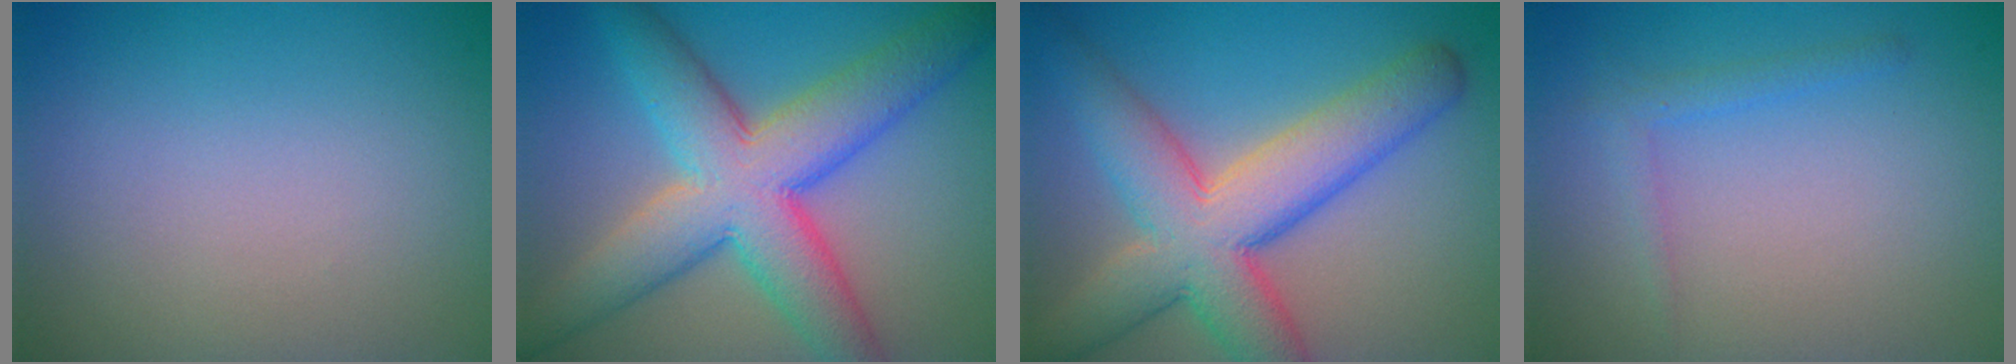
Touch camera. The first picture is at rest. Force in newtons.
{"total": 9.7, "press": 9.7, "slide": 0.3}
{"total": 9.2, "press": 9.2, "slide": 0.6}
{"total": 1.3, "press": 1.3, "slide": 0.1}